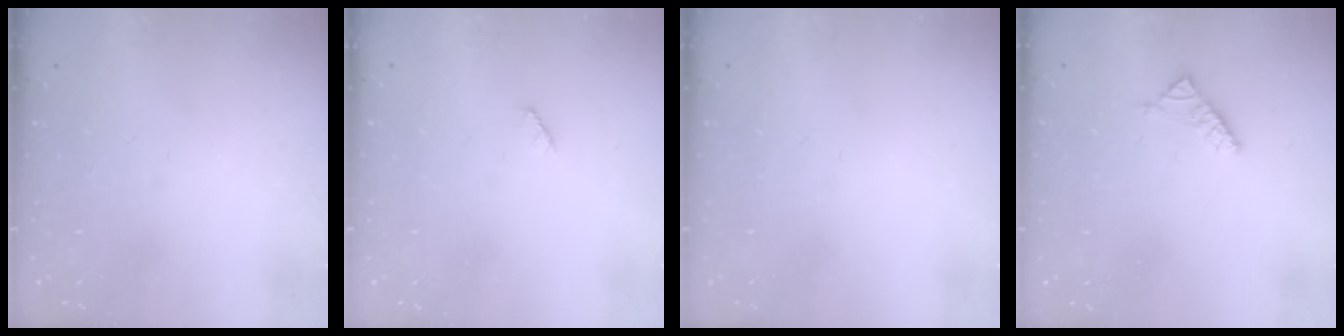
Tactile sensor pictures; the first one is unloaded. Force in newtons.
{"total": 2.5, "press": 2.5, "slide": 0.3}
{"total": 0.0}
{"total": 3.6, "press": 3.5, "slide": 0.6}